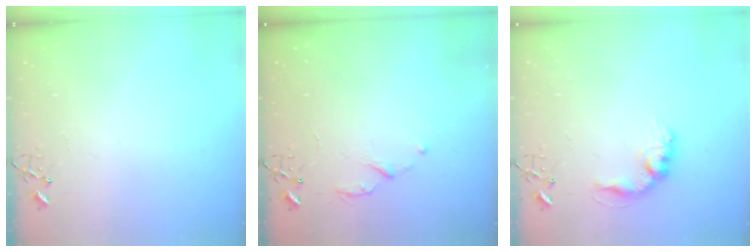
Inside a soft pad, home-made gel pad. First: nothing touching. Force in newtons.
{"total": 5.2, "press": 5.2, "slide": 0.5}
{"total": 12.6, "press": 12.5, "slide": 0.6}